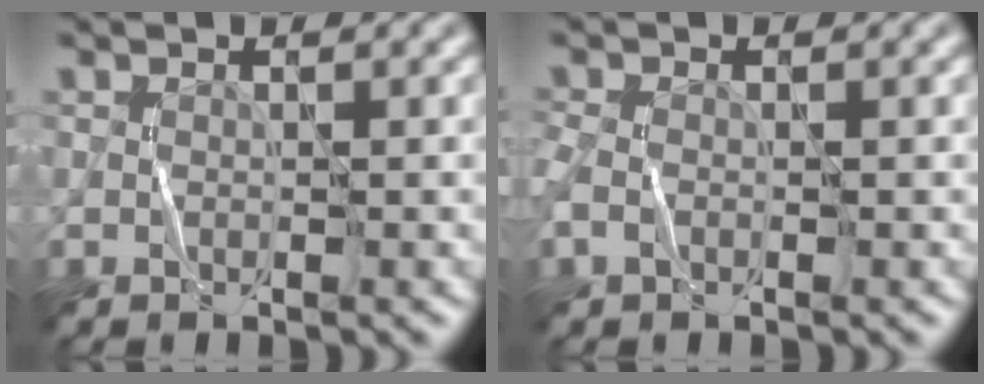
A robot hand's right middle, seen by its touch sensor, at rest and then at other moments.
{"total": 2.0, "force": [-0.7, 1.4, 1.3], "torque": [-0.041, -0.001, -0.023]}